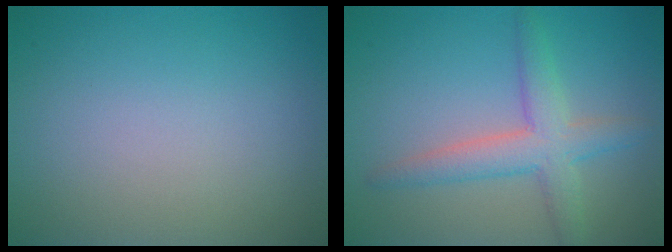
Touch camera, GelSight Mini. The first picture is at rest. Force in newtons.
{"total": 4.1, "press": 4.1, "slide": 0.2}